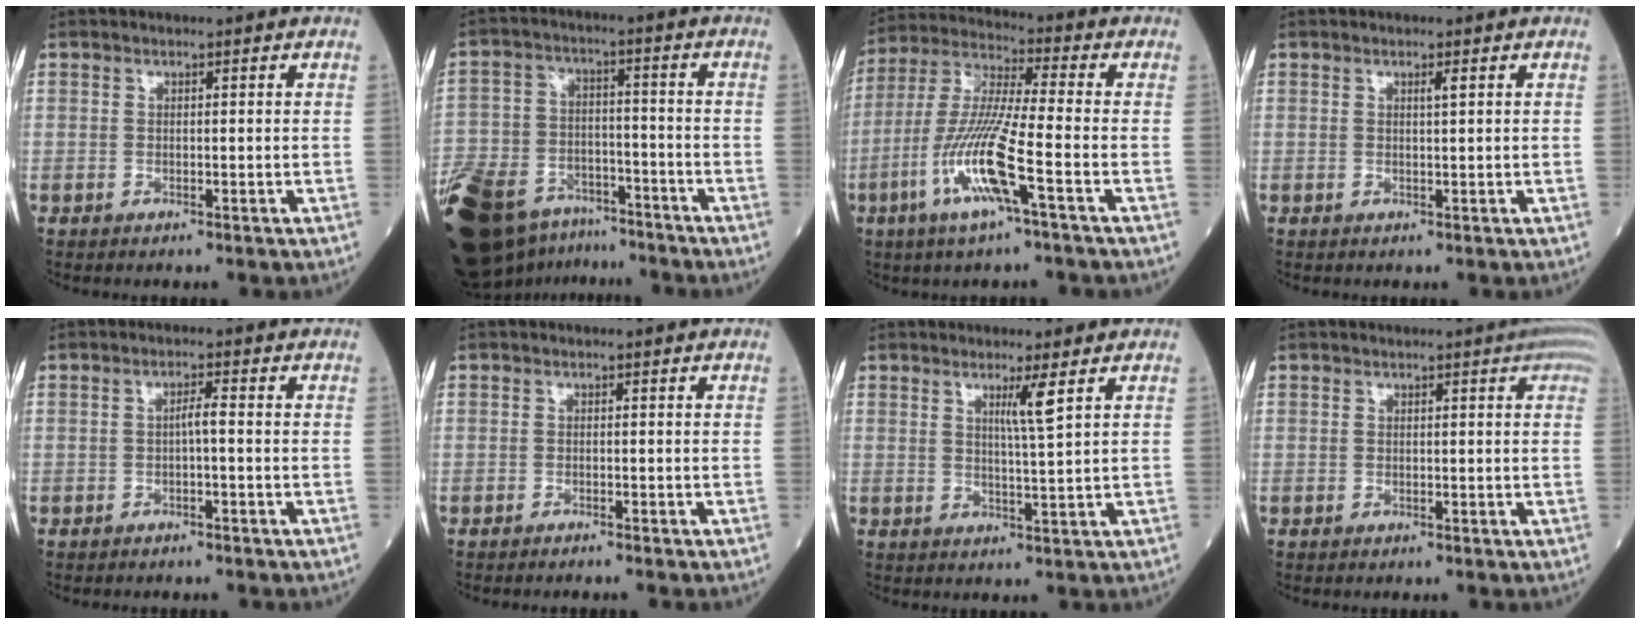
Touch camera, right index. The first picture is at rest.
{"total": 24.5, "force": [-17.0, 12.7, 12.2], "torque": [-0.339, -0.031, -0.284]}
{"total": 12.9, "force": [-4.7, 0.1, 12.0], "torque": [-0.252, -0.007, -0.098]}
{"total": 0.8, "force": [0.4, -0.1, 0.7], "torque": [-0.013, -0.001, 0.007]}
{"total": 1.7, "force": [-0.3, 0.1, 1.7], "torque": [-0.027, 0.003, -0.006]}
{"total": 1.5, "force": [-1.4, -0.2, 0.6], "torque": [-0.007, 0.002, -0.018]}
{"total": 3.6, "force": [1.8, -0.8, 3.0], "torque": [-0.056, -0.007, 0.034]}
{"total": 2.3, "force": [1.0, 0.3, 2.0], "torque": [-0.019, 0.005, 0.009]}